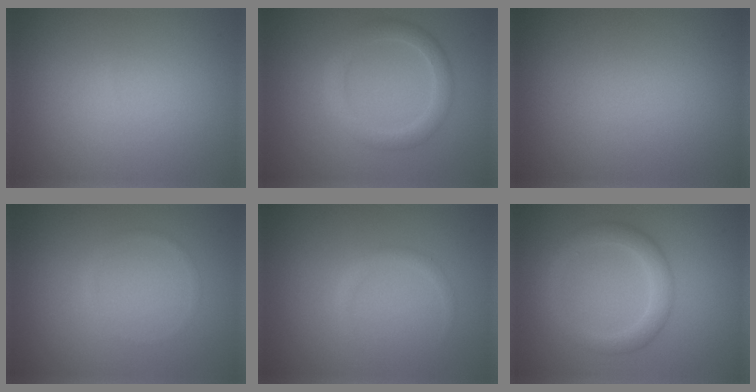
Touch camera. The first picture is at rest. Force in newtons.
{"total": 2.6, "press": 2.6, "slide": 0.1}
{"total": 0.0}
{"total": 0.6, "press": 0.6, "slide": 0.1}
{"total": 0.9, "press": 0.9, "slide": 0.1}
{"total": 2.9, "press": 2.9, "slide": 0.1}